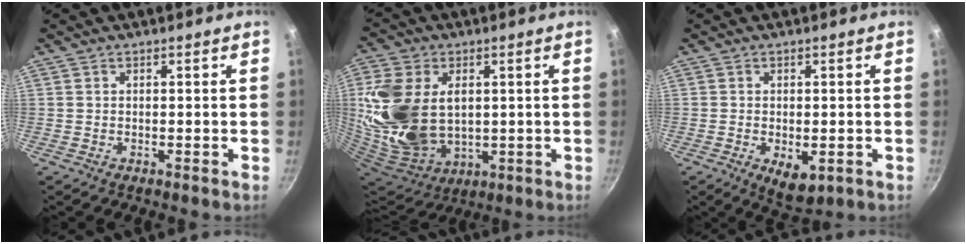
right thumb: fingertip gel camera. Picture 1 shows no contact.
{"total": 21.3, "force": [2.8, 14.6, 15.2], "torque": [-0.310, -0.017, 0.071]}
{"total": 5.5, "force": [-1.4, 2.9, 4.4], "torque": [-0.053, -0.008, -0.010]}